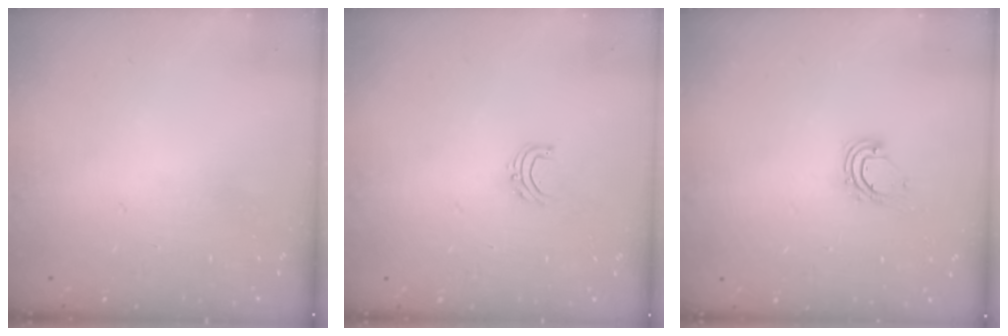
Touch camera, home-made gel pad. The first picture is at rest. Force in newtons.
{"total": 4.7, "press": 4.7, "slide": 0.3}
{"total": 5.4, "press": 5.4, "slide": 0.3}